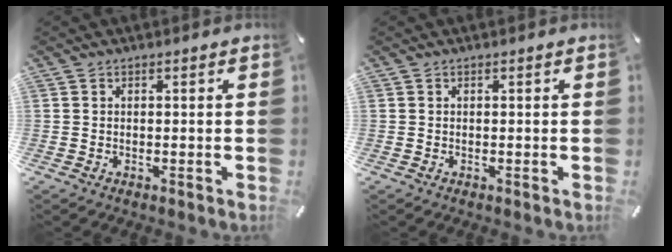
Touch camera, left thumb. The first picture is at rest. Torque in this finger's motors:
{"motor_torque": [0.00, 0.00, -0.05, 0.05, 0.00]}